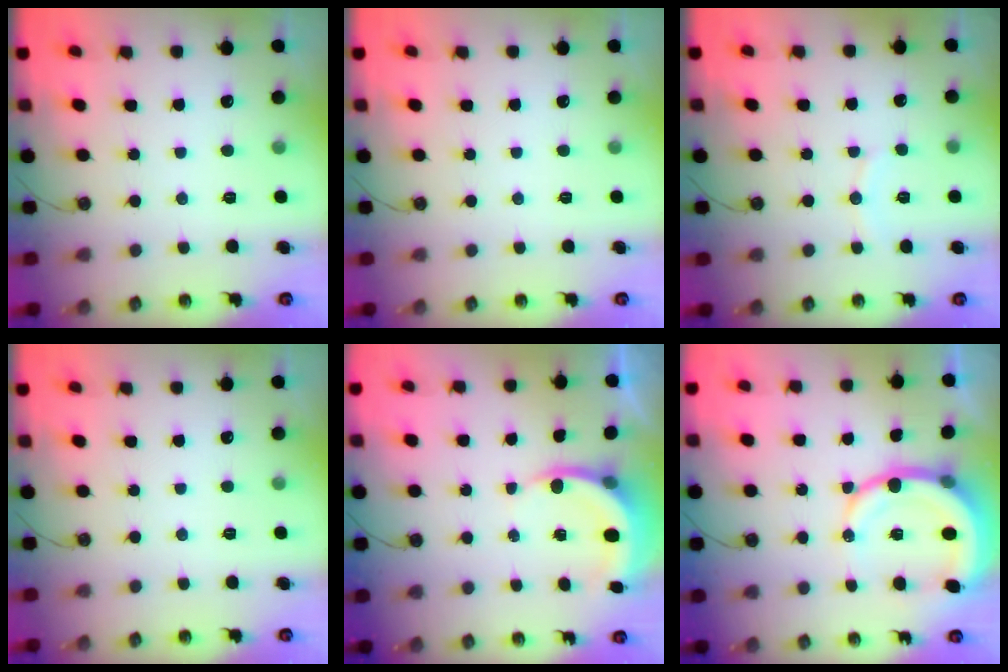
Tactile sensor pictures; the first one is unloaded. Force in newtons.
{"total": 0.0}
{"total": 5.5, "press": 5.4, "slide": 0.5}
{"total": 0.0}
{"total": 5.1, "press": 5.0, "slide": 0.7}
{"total": 13.0, "press": 12.8, "slide": 2.5}